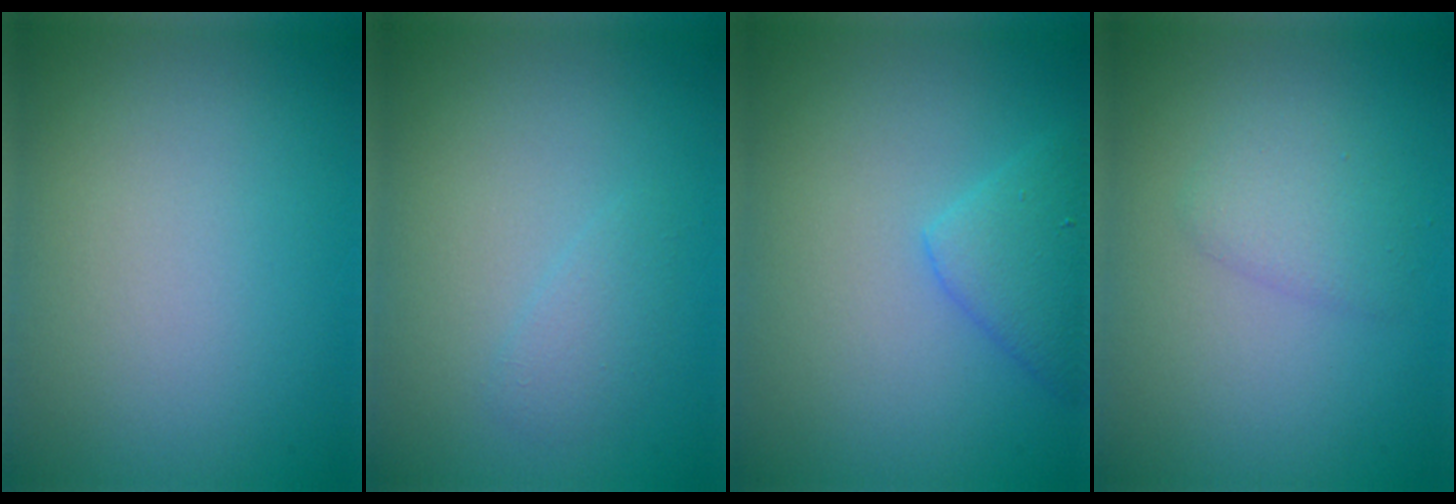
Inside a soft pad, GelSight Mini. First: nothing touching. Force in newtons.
{"total": 1.2, "press": 1.2, "slide": 0.1}
{"total": 2.8, "press": 2.8, "slide": 0.2}
{"total": 1.8, "press": 1.8, "slide": 0.1}